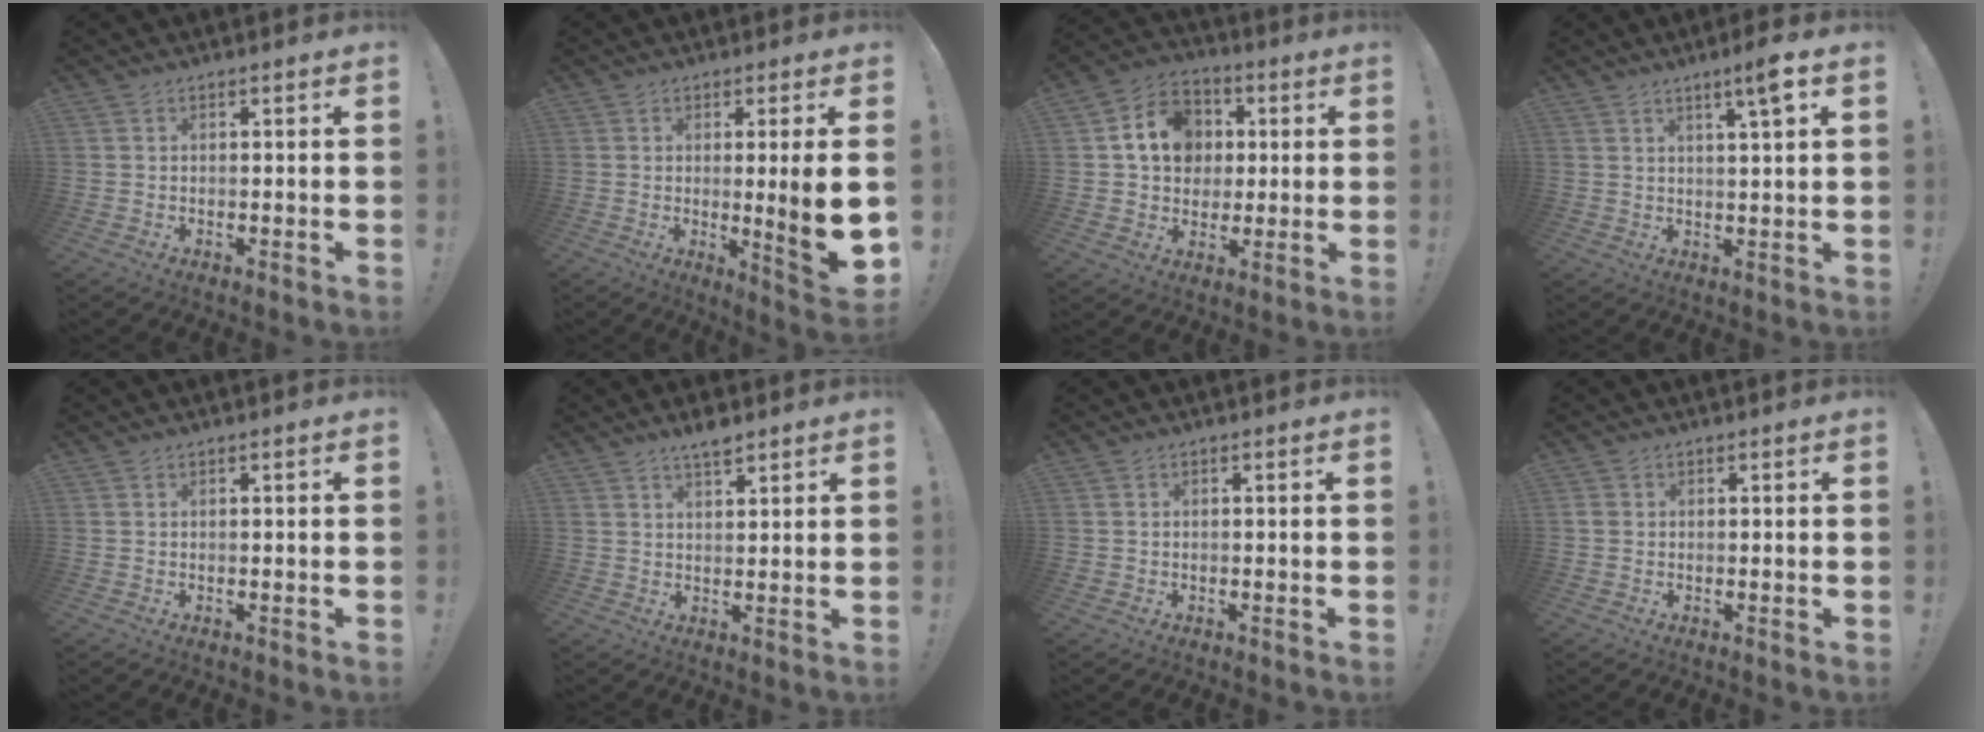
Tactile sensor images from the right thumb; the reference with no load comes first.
{"total": 10.4, "force": [-0.1, 0.1, 10.4], "torque": [-0.144, -0.019, -0.006]}
{"total": 13.6, "force": [2.8, 11.4, 6.8], "torque": [-0.095, 0.004, 0.061]}
{"total": 5.9, "force": [3.4, -0.2, 4.8], "torque": [-0.067, -0.018, 0.047]}
{"total": 0.0}
{"total": 4.2, "force": [3.4, 0.9, 2.3], "torque": [-0.034, -0.020, 0.057]}
{"total": 0.6, "force": [-0.2, 0.5, 0.0], "torque": [0.002, 0.001, -0.004]}
{"total": 1.2, "force": [0.1, 1.0, 0.6], "torque": [-0.009, 0.003, 0.002]}